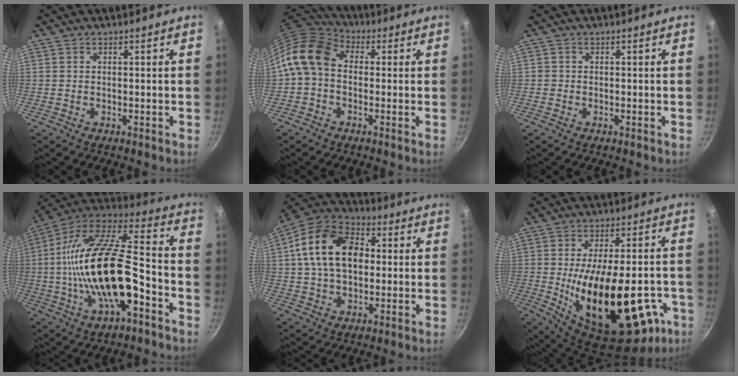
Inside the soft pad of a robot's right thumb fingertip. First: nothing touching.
{"total": 10.8, "force": [-0.1, 8.1, 7.2], "torque": [-0.124, 0.034, -0.023]}
{"total": 0.6, "force": [-0.2, 0.5, 0.1], "torque": [0.000, 0.001, -0.005]}
{"total": 25.6, "force": [-6.1, 10.8, 22.4], "torque": [-0.405, 0.041, -0.115]}
{"total": 17.4, "force": [2.5, 11.8, 12.5], "torque": [-0.191, 0.024, 0.027]}
{"total": 28.6, "force": [-7.8, 13.3, 24.1], "torque": [-0.349, 0.006, -0.094]}